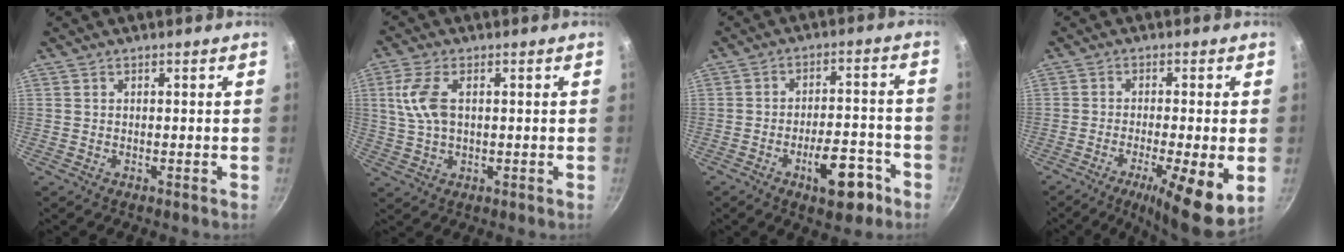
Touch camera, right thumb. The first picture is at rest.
{"total": 7.5, "force": [1.5, 4.0, 6.1], "torque": [-0.127, 0.007, 0.028]}
{"total": 10.3, "force": [-5.3, 4.4, 7.6], "torque": [-0.085, 0.040, -0.069]}
{"total": 12.0, "force": [-3.8, 2.4, 11.1], "torque": [-0.172, -0.001, -0.057]}